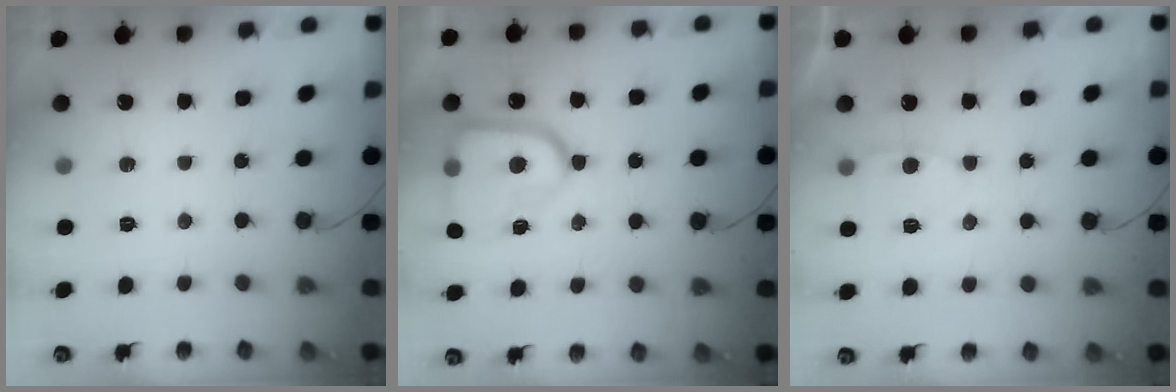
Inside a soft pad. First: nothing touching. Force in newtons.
{"total": 17.7, "press": 17.6, "slide": 1.5}
{"total": 3.0, "press": 3.0, "slide": 0.4}